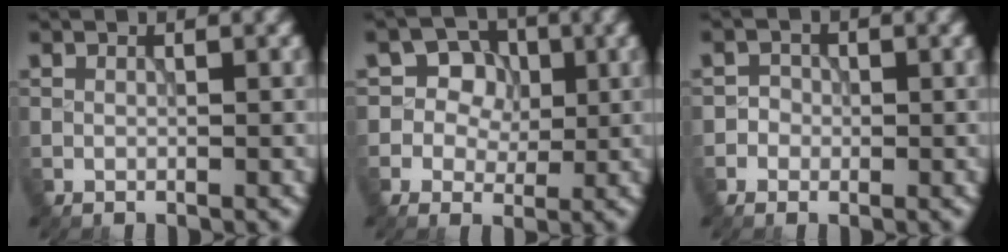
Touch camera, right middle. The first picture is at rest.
{"total": 4.8, "force": [1.2, 4.2, 2.1], "torque": [-0.026, 0.009, 0.006]}
{"total": 1.5, "force": [-0.4, 1.5, 0.2], "torque": [0.014, 0.008, -0.014]}